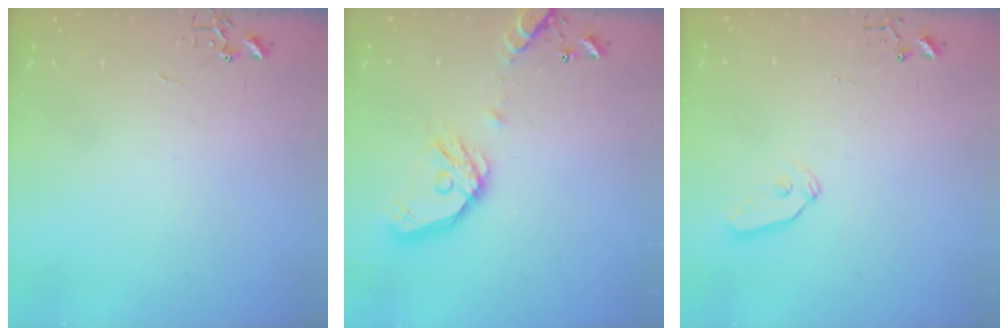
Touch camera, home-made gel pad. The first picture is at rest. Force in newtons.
{"total": 15.7, "press": 15.4, "slide": 2.5}
{"total": 6.3, "press": 6.3, "slide": 0.1}